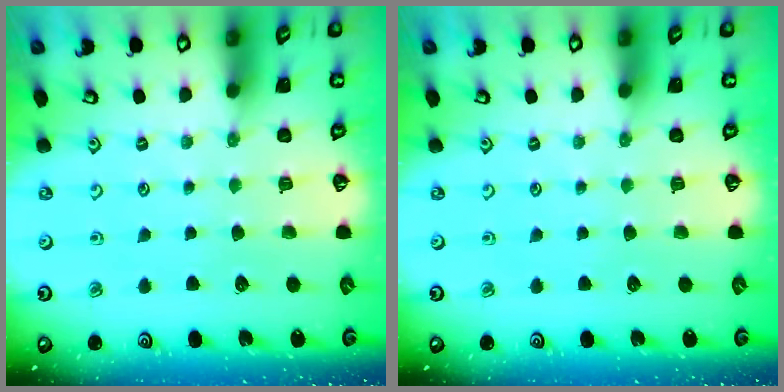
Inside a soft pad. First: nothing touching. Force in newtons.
{"total": 0.0}